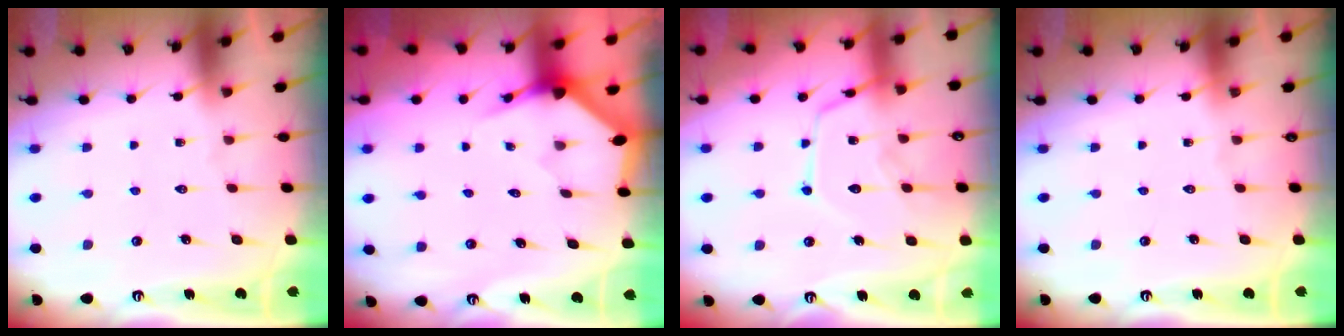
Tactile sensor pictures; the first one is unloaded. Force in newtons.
{"total": 3.3, "press": 3.3, "slide": 0.3}
{"total": 14.9, "press": 14.8, "slide": 1.4}
{"total": 0.0}